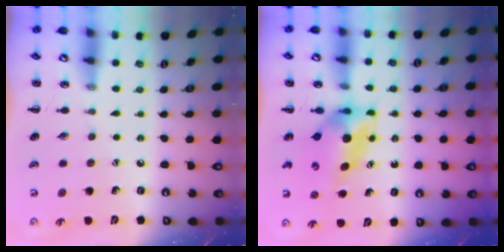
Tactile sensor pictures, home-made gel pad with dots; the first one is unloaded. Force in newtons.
{"total": 5.4, "press": 5.3, "slide": 1.0}